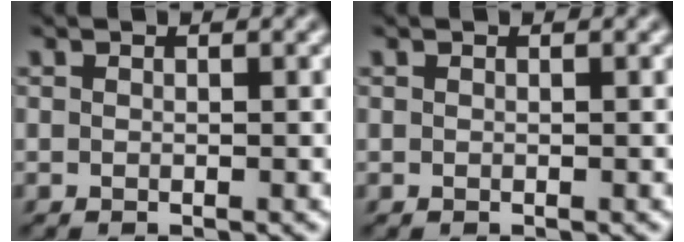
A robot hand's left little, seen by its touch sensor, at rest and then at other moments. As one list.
[{"total": 0.0}]